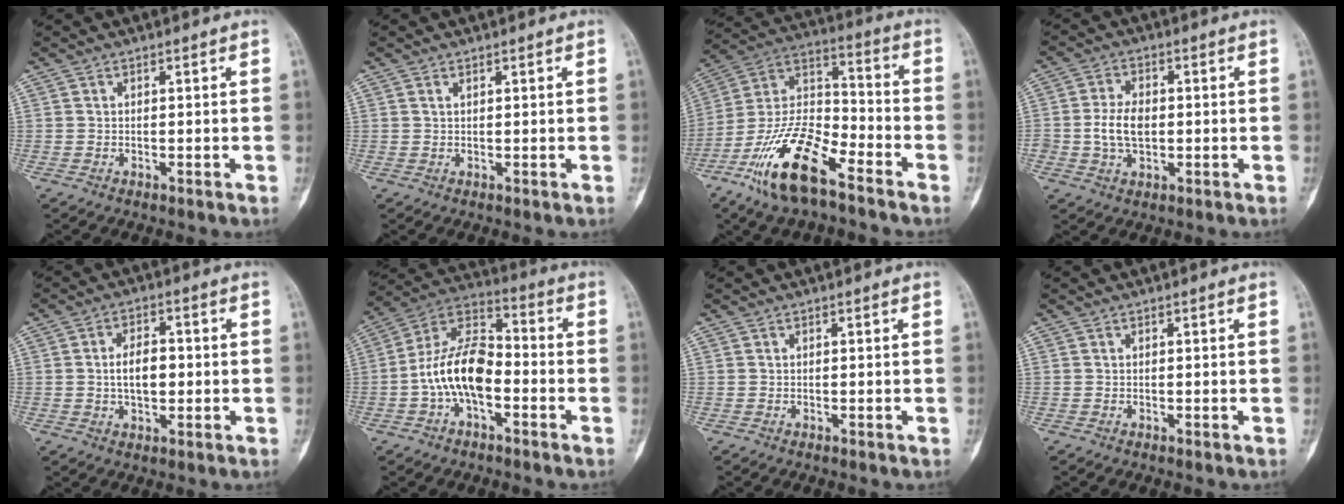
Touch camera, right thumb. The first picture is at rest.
{"total": 0.6, "force": [0.4, 0.3, 0.4], "torque": [-0.010, 0.002, 0.008]}
{"total": 17.9, "force": [-10.8, 6.7, 12.6], "torque": [-0.234, 0.067, -0.208]}
{"total": 6.7, "force": [-0.6, 4.2, 5.2], "torque": [-0.097, 0.008, -0.011]}
{"total": 6.4, "force": [-0.3, 3.7, 5.2], "torque": [-0.082, 0.009, -0.007]}
{"total": 13.8, "force": [-3.2, 7.5, 11.2], "torque": [-0.200, 0.048, -0.067]}
{"total": 0.0}
{"total": 0.0}